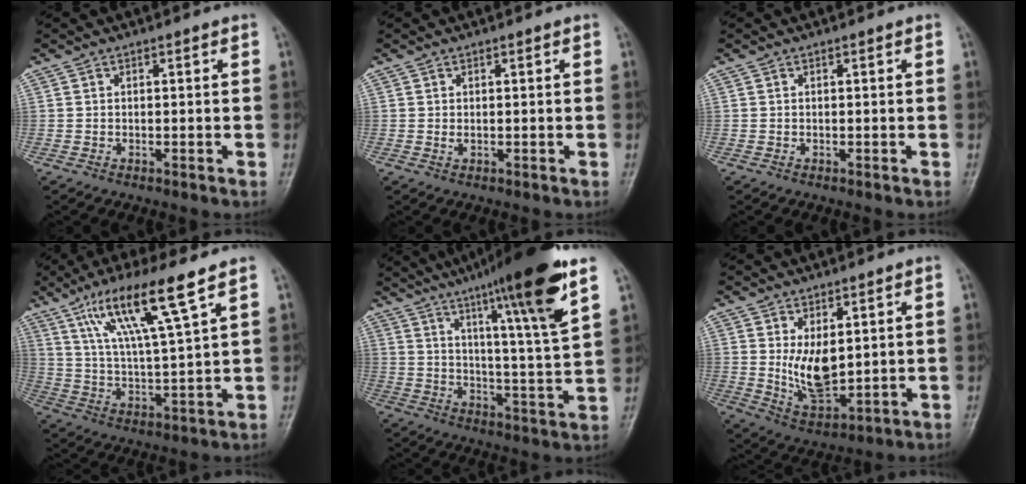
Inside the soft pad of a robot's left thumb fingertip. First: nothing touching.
{"total": 0.9, "force": [0.2, 0.4, 0.7], "torque": [-0.014, 0.000, 0.007]}
{"total": 0.0}
{"total": 14.4, "force": [8.4, 1.3, 11.6], "torque": [-0.219, -0.028, 0.160]}
{"total": 19.8, "force": [11.6, 1.1, 16.0], "torque": [-0.228, -0.048, 0.173]}
{"total": 9.0, "force": [1.6, 4.7, 7.5], "torque": [-0.115, -0.026, 0.047]}